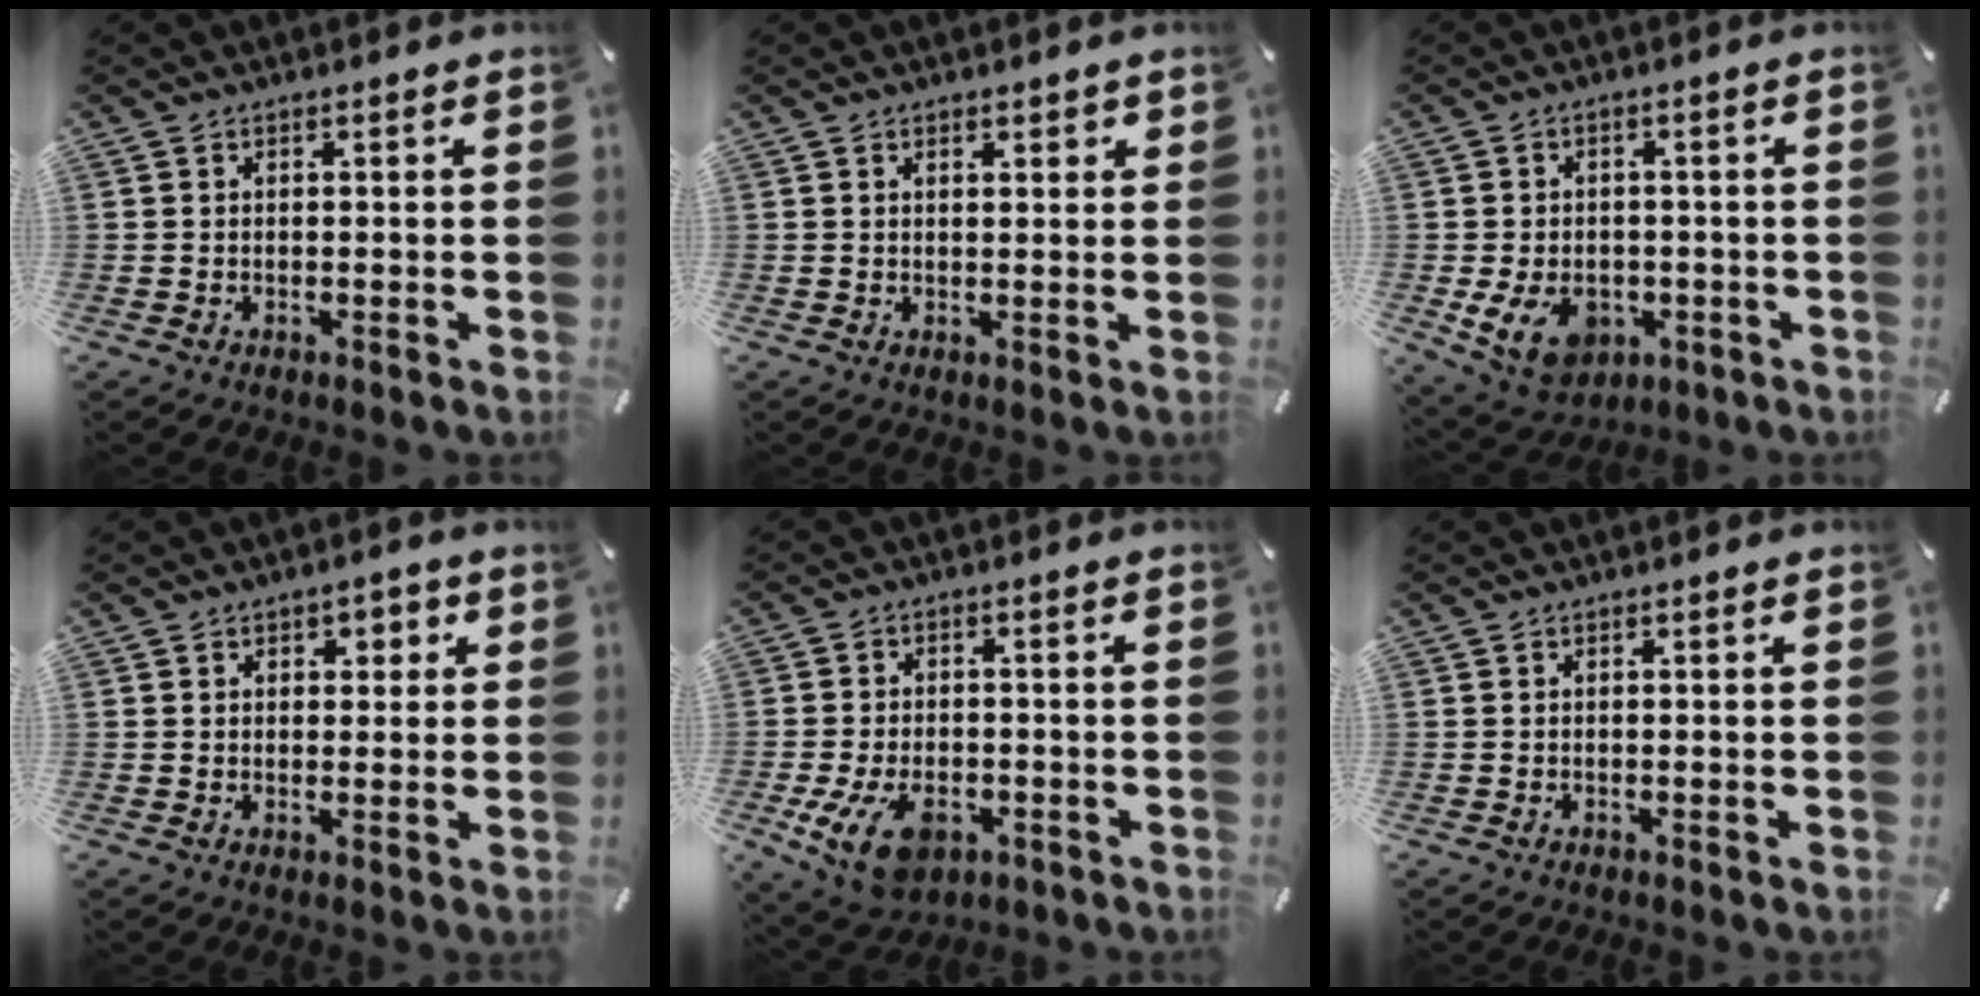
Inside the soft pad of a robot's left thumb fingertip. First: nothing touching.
{"total": 1.6, "force": [1.1, 0.8, 0.9], "torque": [-0.010, -0.002, 0.017]}
{"total": 9.0, "force": [-2.7, 6.8, 5.2], "torque": [-0.106, 0.006, -0.049]}
{"total": 2.4, "force": [0.7, 1.9, 1.2], "torque": [-0.001, -0.003, 0.003]}
{"total": 10.1, "force": [-3.8, 6.6, 6.6], "torque": [-0.137, 0.004, -0.067]}
{"total": 0.0}